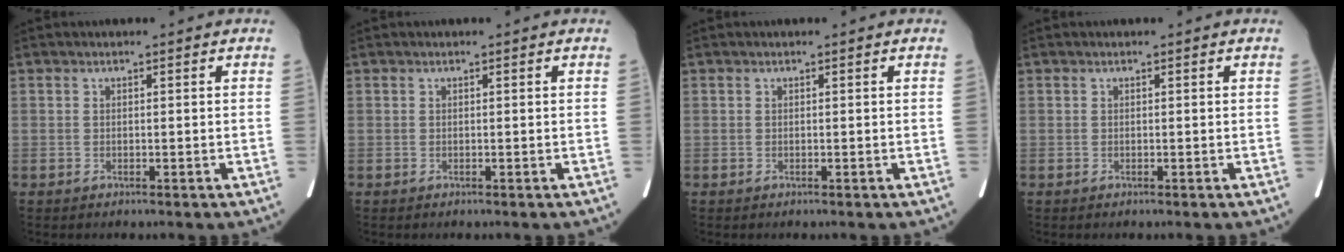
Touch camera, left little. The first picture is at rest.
{"total": 0.0}
{"total": 0.0}
{"total": 0.0}